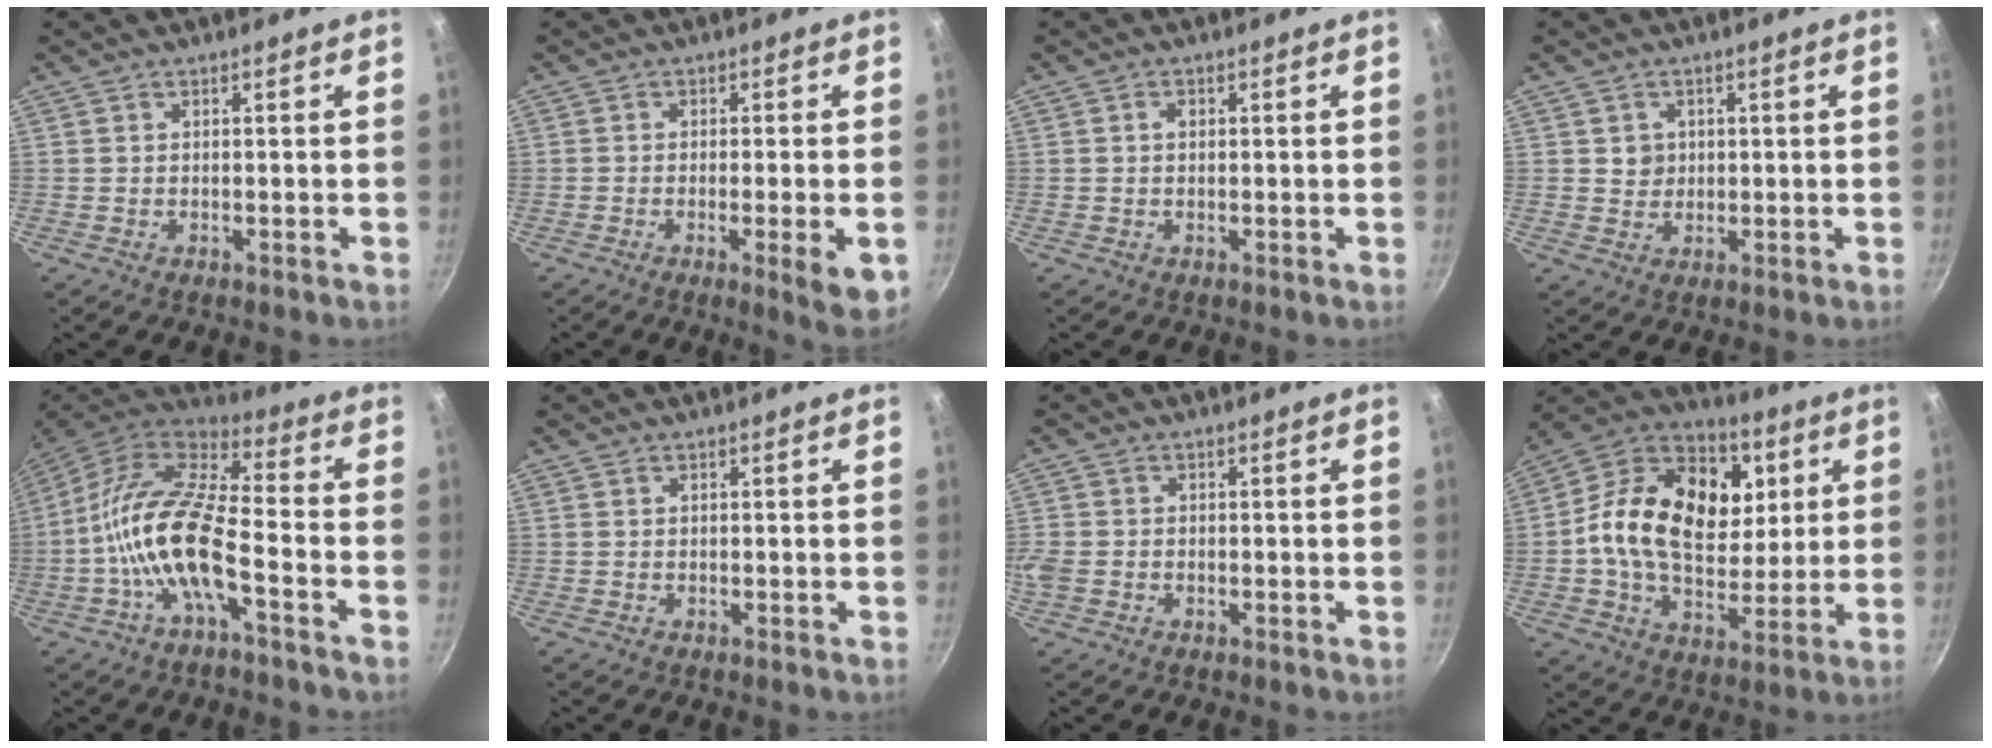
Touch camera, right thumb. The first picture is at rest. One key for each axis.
{"total": 6.7, "fx": -2.0, "fy": 0.9, "fz": 6.3, "tx": -0.089, "ty": -0.001, "tz": -0.027}
{"total": 1.3, "fx": 0.2, "fy": 1.0, "fz": 0.8, "tx": -0.012, "ty": 0.004, "tz": 0.002}
{"total": 2.7, "fx": 0.6, "fy": 2.6, "fz": 0.8, "tx": 0.001, "ty": 0.002, "tz": 0.010}
{"total": 15.9, "fx": -5.0, "fy": 5.7, "fz": 14.0, "tx": -0.269, "ty": 0.045, "tz": -0.112}
{"total": 0.0}
{"total": 3.3, "fx": -1.0, "fy": 2.6, "fz": 1.7, "tx": -0.041, "ty": 0.002, "tz": -0.022}
{"total": 23.3, "fx": 4.3, "fy": 16.2, "fz": 16.1, "tx": -0.252, "ty": 0.005, "tz": 0.058}